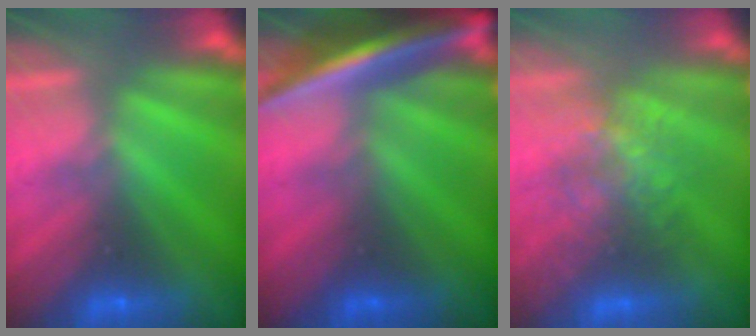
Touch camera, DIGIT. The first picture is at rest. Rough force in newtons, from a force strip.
{"total": 6.9}
{"total": 3.3}